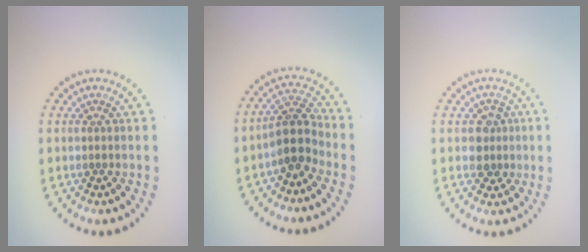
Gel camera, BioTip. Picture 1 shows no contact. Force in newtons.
{"total": 3.4, "press": 2.8, "slide": 1.9}
{"total": 2.2, "press": 2.0, "slide": 0.9}